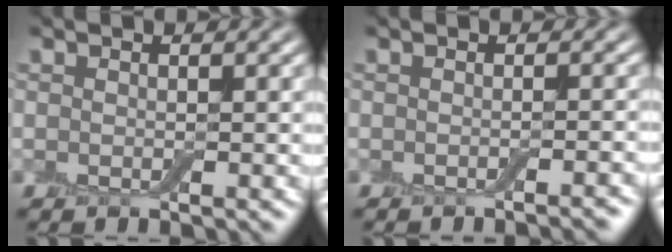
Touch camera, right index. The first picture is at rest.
{"total": 1.6, "force": [-1.1, 0.3, 1.1], "torque": [-0.003, 0.002, -0.018]}